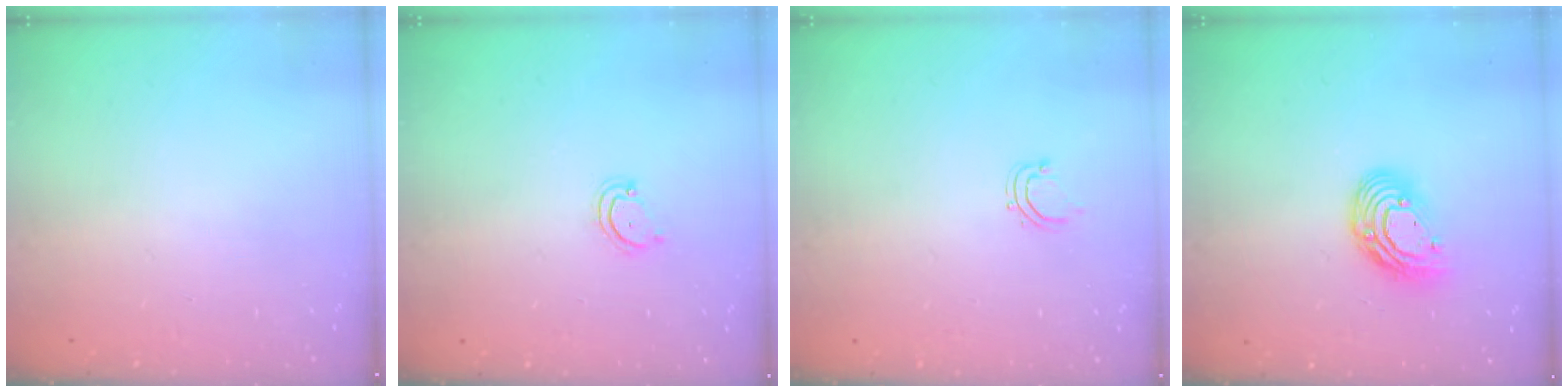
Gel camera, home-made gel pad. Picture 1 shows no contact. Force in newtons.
{"total": 3.8, "press": 3.8, "slide": 0.2}
{"total": 2.8, "press": 2.8, "slide": 0.5}
{"total": 11.6, "press": 11.5, "slide": 1.2}